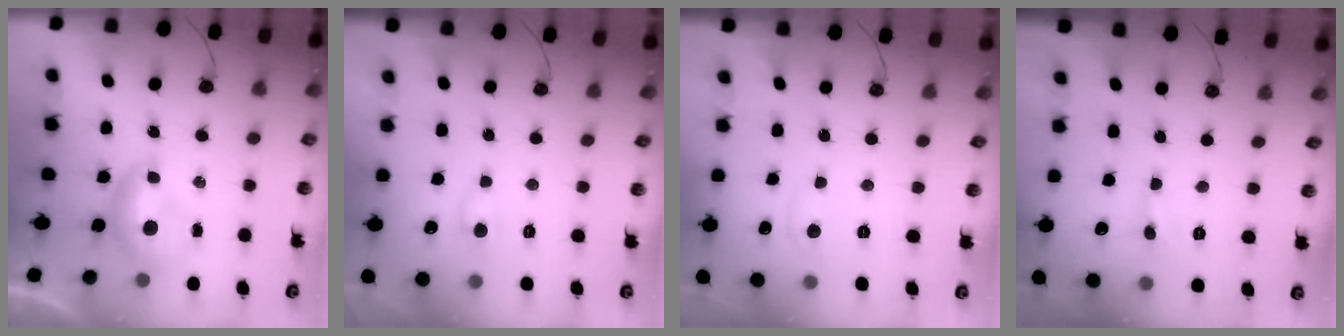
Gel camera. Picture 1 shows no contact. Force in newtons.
{"total": 1.1, "press": 0.8, "slide": 0.6}
{"total": 0.7, "press": 0.2, "slide": 0.7}
{"total": 0.0}